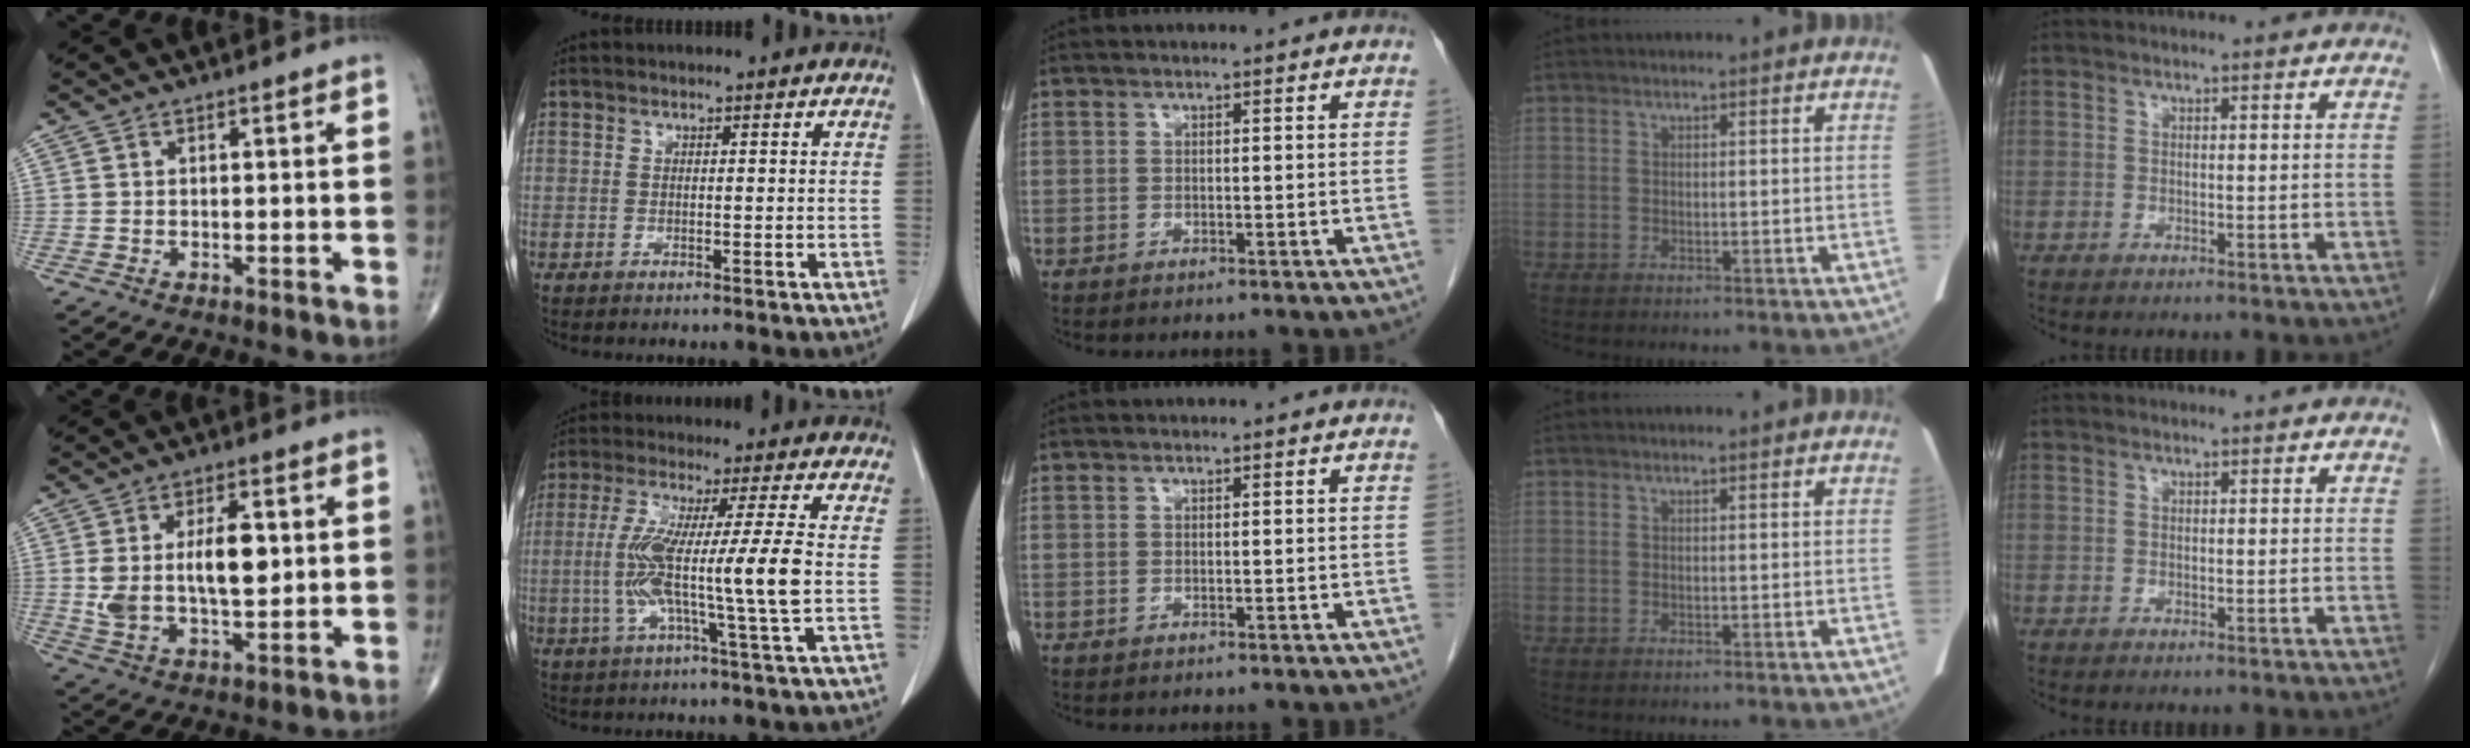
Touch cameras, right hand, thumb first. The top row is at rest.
{"thumb": {"total": 11.6, "force": [1.5, 5.6, 10.1], "torque": [-0.176, -0.001, 0.033]}, "index": {"total": 12.7, "force": [-1.2, -1.2, 12.6], "torque": [-0.239, -0.003, -0.027]}}